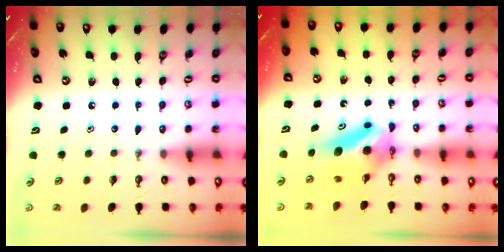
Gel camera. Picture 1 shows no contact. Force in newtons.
{"total": 6.5, "press": 6.2, "slide": 2.0}